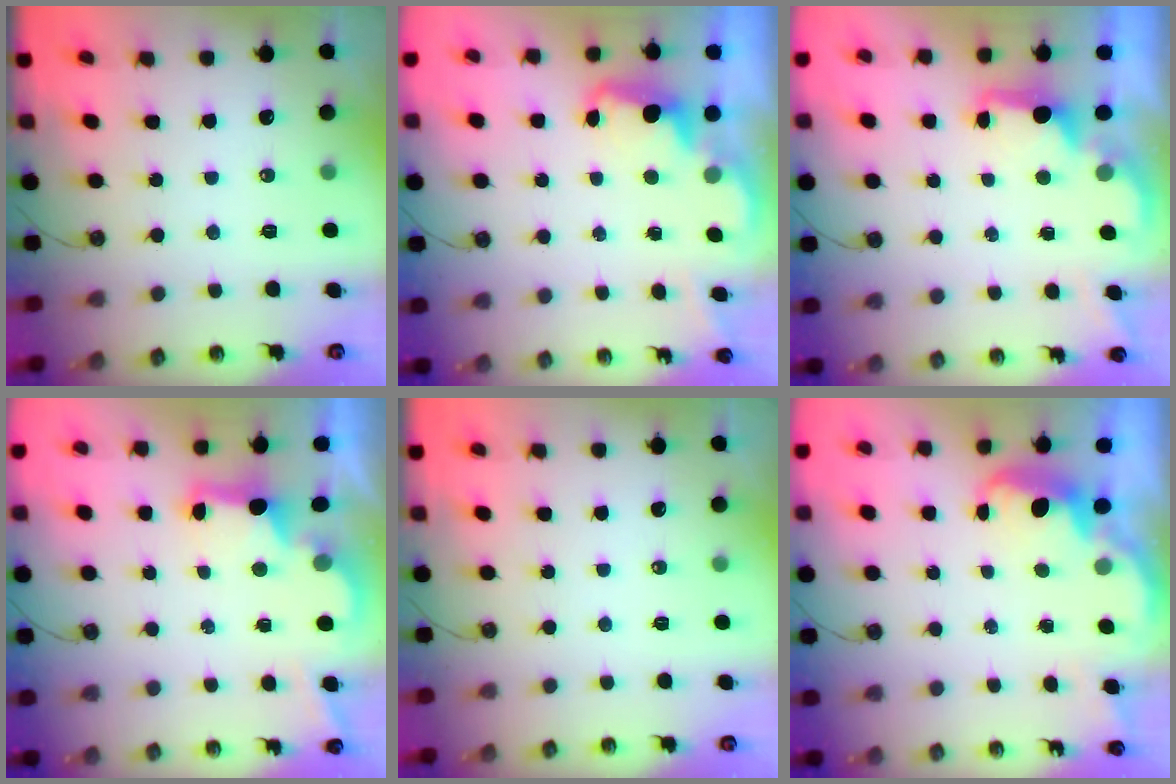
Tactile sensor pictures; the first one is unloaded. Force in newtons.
{"total": 2.2, "press": 2.1, "slide": 0.7}
{"total": 2.1, "press": 1.9, "slide": 0.8}
{"total": 2.8, "press": 2.7, "slide": 0.9}
{"total": 0.0}
{"total": 2.7, "press": 2.7, "slide": 0.7}